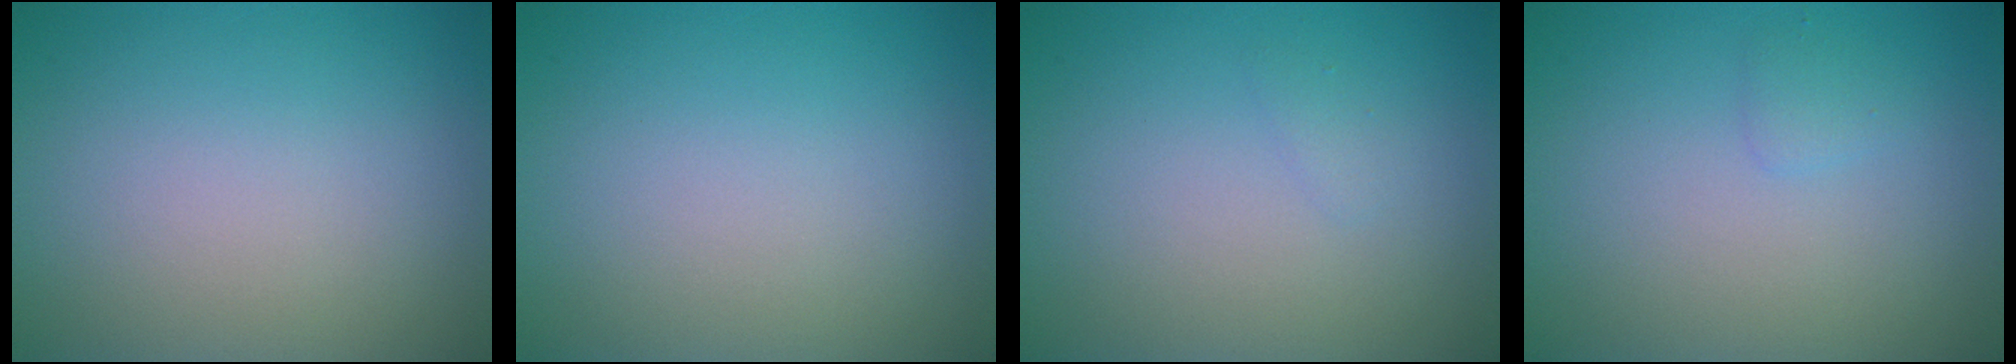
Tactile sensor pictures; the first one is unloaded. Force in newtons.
{"total": 0.0}
{"total": 0.6, "press": 0.6, "slide": 0.0}
{"total": 0.8, "press": 0.7, "slide": 0.1}